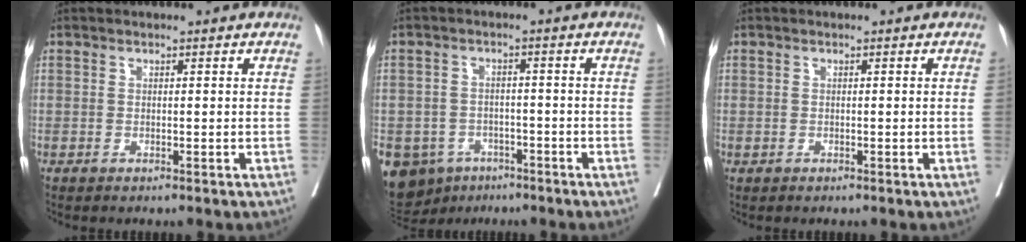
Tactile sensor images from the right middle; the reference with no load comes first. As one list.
[{"total": 11.6, "force": [-6.4, 9.1, 3.5], "torque": [-0.093, 0.004, -0.085]}, {"total": 0.0}]